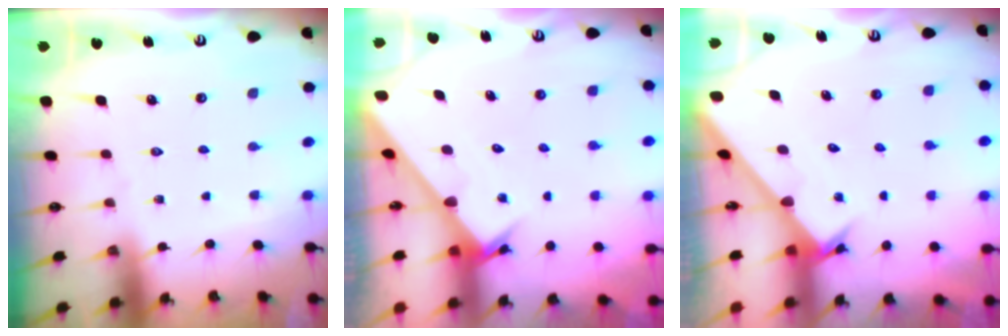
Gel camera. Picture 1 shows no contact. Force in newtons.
{"total": 2.8, "press": 2.8, "slide": 0.1}
{"total": 2.6, "press": 2.6, "slide": 0.3}